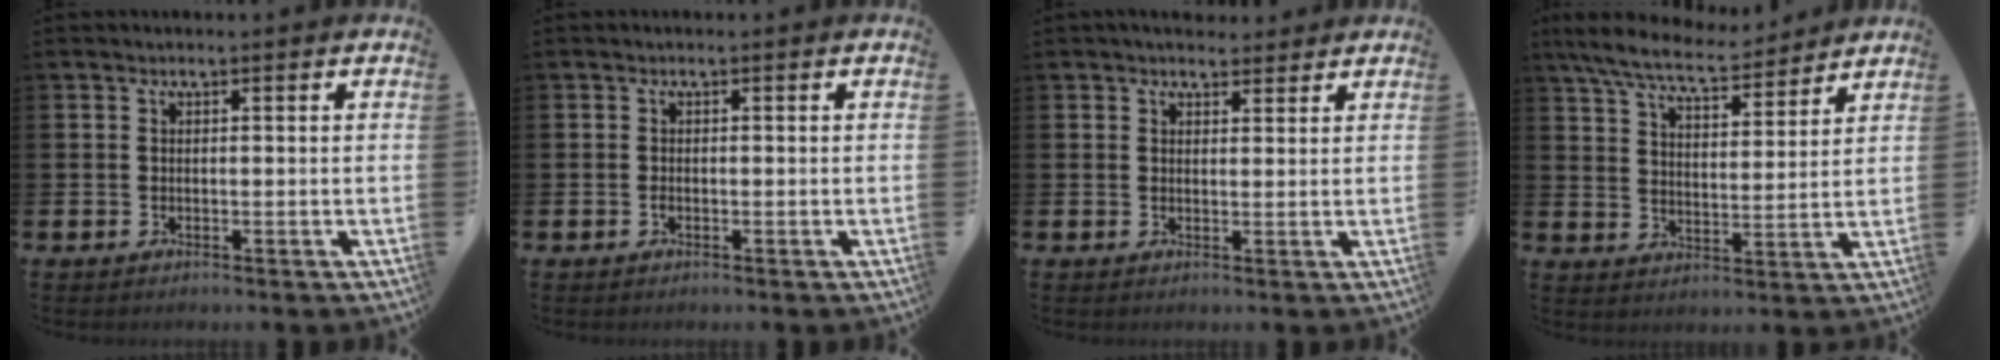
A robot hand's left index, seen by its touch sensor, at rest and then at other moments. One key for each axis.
{"total": 0.6, "fx": -0.2, "fy": 0.3, "fz": 0.4, "tx": -0.007, "ty": 0.000, "tz": -0.006}
{"total": 2.9, "fx": 2.7, "fy": 0.9, "fz": 0.1, "tx": 0.004, "ty": -0.011, "tz": 0.048}
{"total": 8.1, "fx": 7.4, "fy": 1.3, "fz": 2.9, "tx": -0.087, "ty": -0.035, "tz": 0.133}